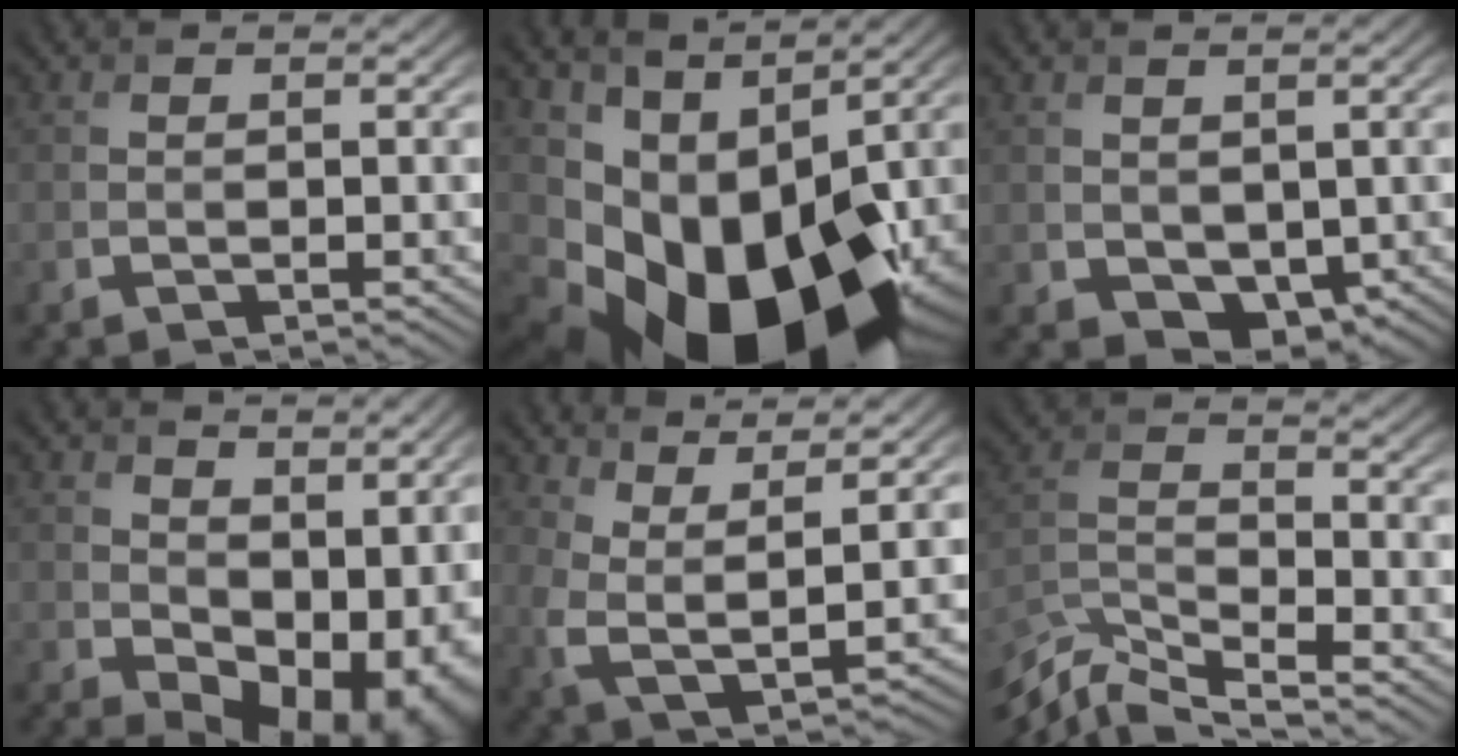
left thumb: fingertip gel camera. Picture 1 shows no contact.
{"total": 17.1, "force": [-2.3, 11.2, 12.7], "torque": [-0.202, -0.021, -0.004]}
{"total": 3.1, "force": [0.2, 2.5, 1.8], "torque": [-0.038, -0.010, 0.006]}
{"total": 13.5, "force": [1.7, 9.1, 9.8], "torque": [-0.116, -0.028, 0.072]}
{"total": 7.7, "force": [4.8, 2.7, 5.5], "torque": [-0.125, -0.002, 0.092]}
{"total": 8.8, "force": [-7.4, 2.0, 4.4], "torque": [-0.098, -0.012, -0.154]}